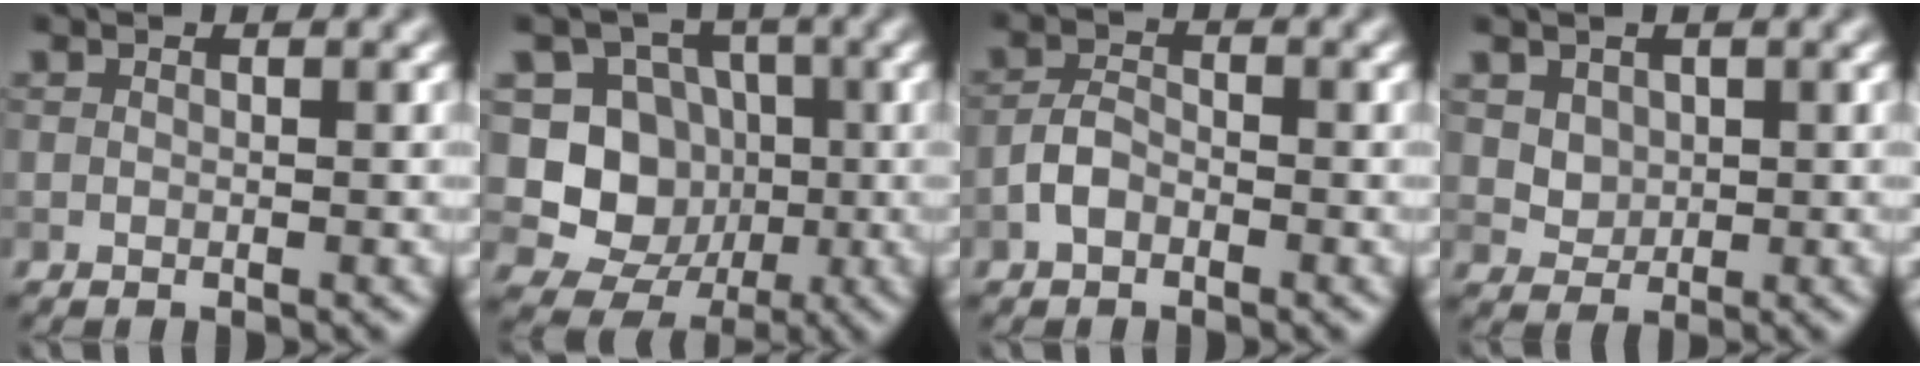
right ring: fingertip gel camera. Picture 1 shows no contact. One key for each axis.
{"total": 7.9, "fx": -0.7, "fy": 7.2, "fz": 3.1, "tx": -0.041, "ty": -0.009, "tz": -0.034}
{"total": 2.1, "fx": -1.2, "fy": 1.2, "fz": 1.3, "tx": -0.025, "ty": 0.006, "tz": -0.029}
{"total": 2.6, "fx": 1.2, "fy": 2.0, "fz": 1.2, "tx": -0.037, "ty": -0.004, "tz": 0.043}